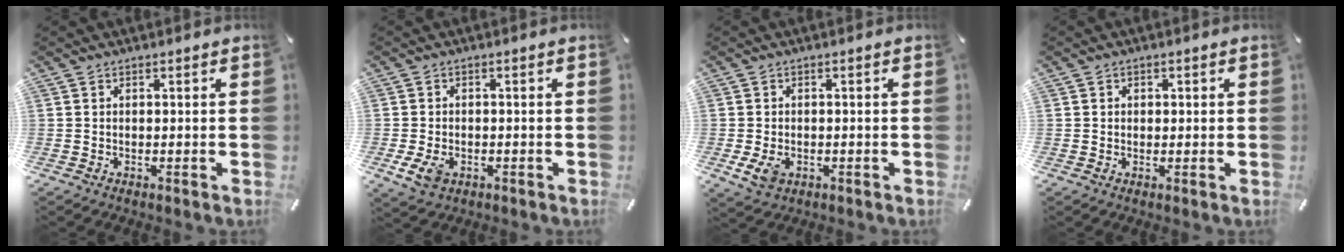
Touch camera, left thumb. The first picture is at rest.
{"total": 4.5, "force": [-1.4, 3.2, 2.8], "torque": [-0.067, -0.005, -0.031]}
{"total": 4.3, "force": [-1.2, 3.1, 2.6], "torque": [-0.056, -0.002, -0.026]}
{"total": 1.2, "force": [0.1, 1.2, 0.3], "torque": [0.001, 0.004, -0.003]}